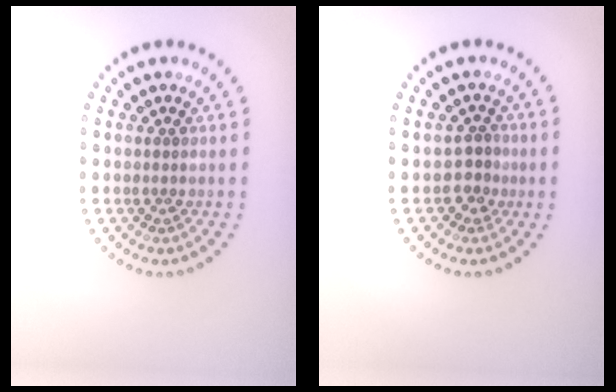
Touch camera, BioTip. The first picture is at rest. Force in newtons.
{"total": 1.8, "press": 1.6, "slide": 0.9}